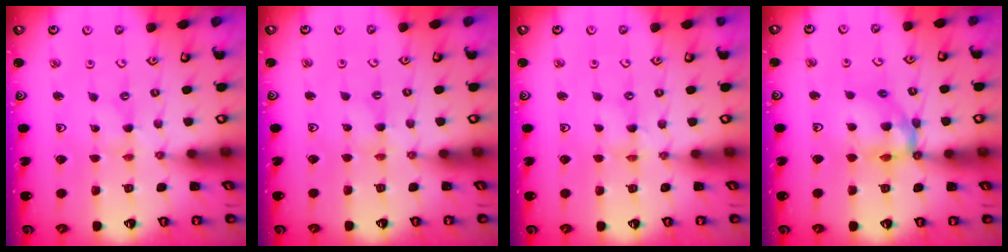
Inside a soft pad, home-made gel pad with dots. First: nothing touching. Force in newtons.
{"total": 2.0, "press": 1.9, "slide": 0.3}
{"total": 0.0}
{"total": 12.5, "press": 12.4, "slide": 1.5}